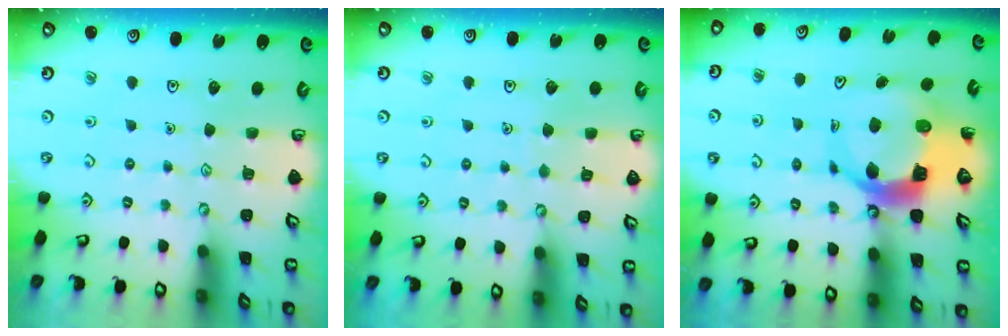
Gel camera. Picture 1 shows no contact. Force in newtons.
{"total": 2.5, "press": 2.5, "slide": 0.3}
{"total": 11.0, "press": 10.8, "slide": 1.6}